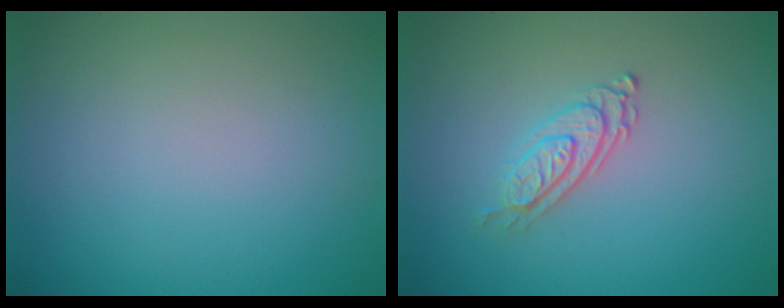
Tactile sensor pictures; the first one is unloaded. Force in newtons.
{"total": 2.7, "press": 2.0, "slide": 1.8}